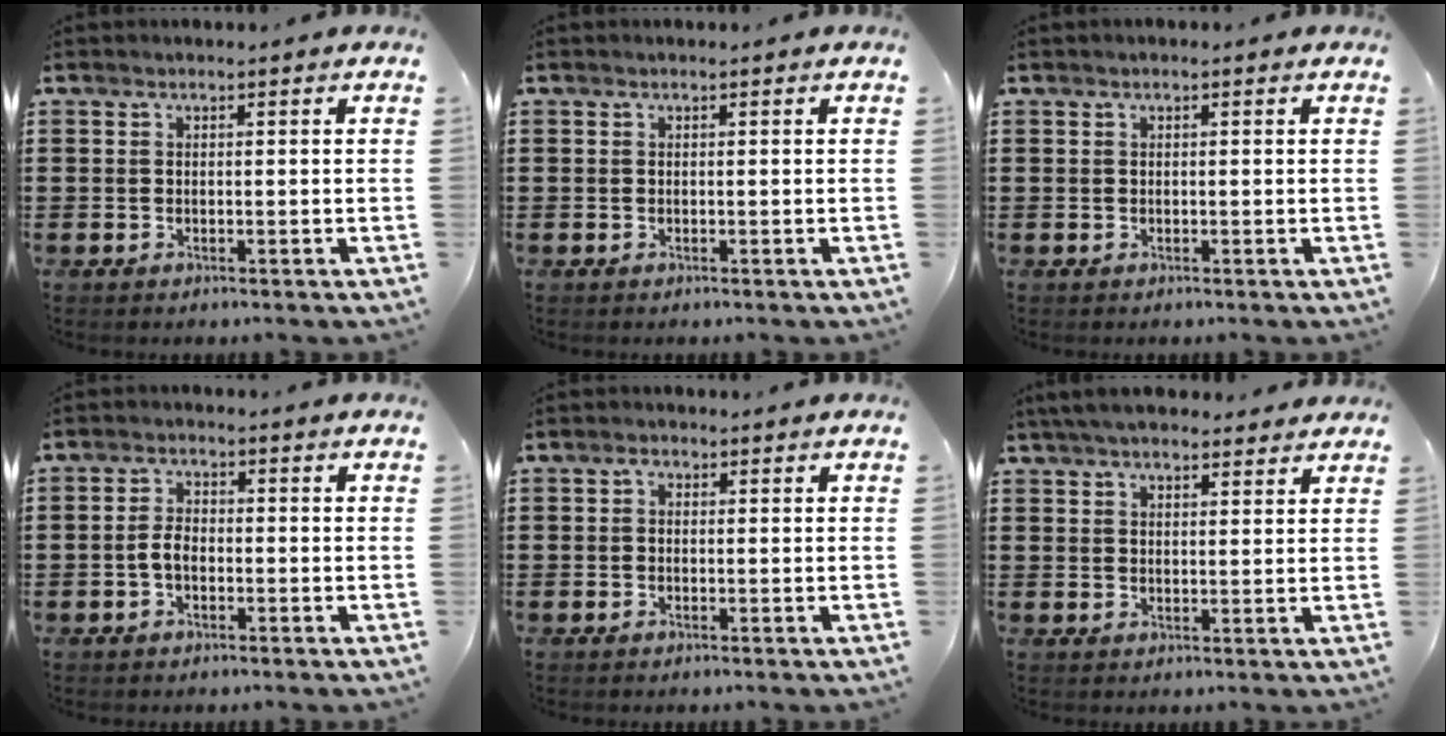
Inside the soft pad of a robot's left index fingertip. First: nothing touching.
{"total": 0.0}
{"total": 0.0}
{"total": 3.1, "force": [-0.8, 1.6, 2.5], "torque": [-0.062, -0.001, -0.020]}
{"total": 1.1, "force": [-0.1, 0.8, 0.7], "torque": [-0.015, 0.006, -0.003]}
{"total": 4.7, "force": [4.2, 1.0, 1.8], "torque": [-0.047, -0.002, 0.080]}